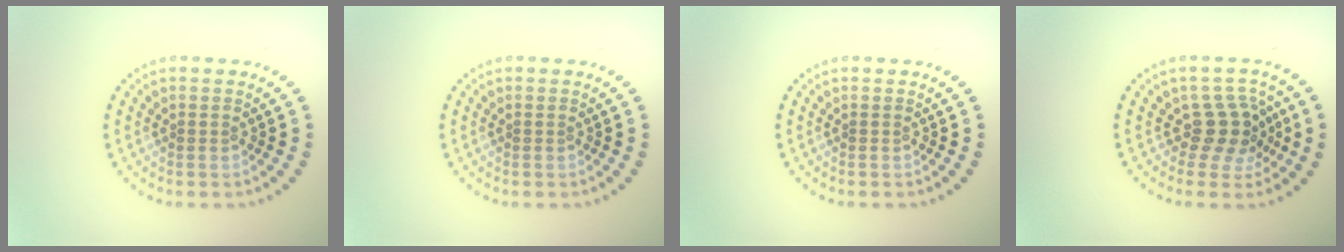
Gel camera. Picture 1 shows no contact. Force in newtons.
{"total": 0.0}
{"total": 0.0}
{"total": 3.3, "press": 2.5, "slide": 2.1}